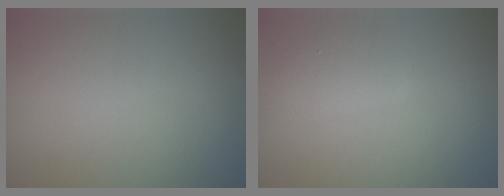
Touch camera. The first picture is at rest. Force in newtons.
{"total": 1.9, "press": 1.9, "slide": 0.1}